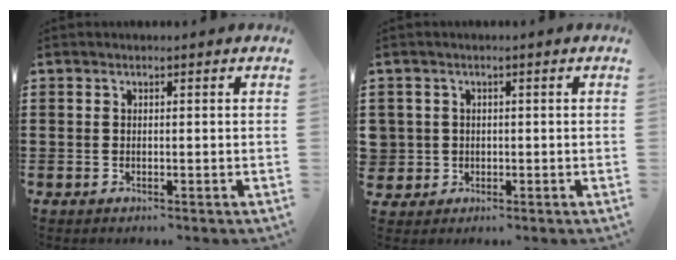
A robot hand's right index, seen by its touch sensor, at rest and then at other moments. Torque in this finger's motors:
{"motor_torque": [2.14, 0.00, 0.05, -0.01]}